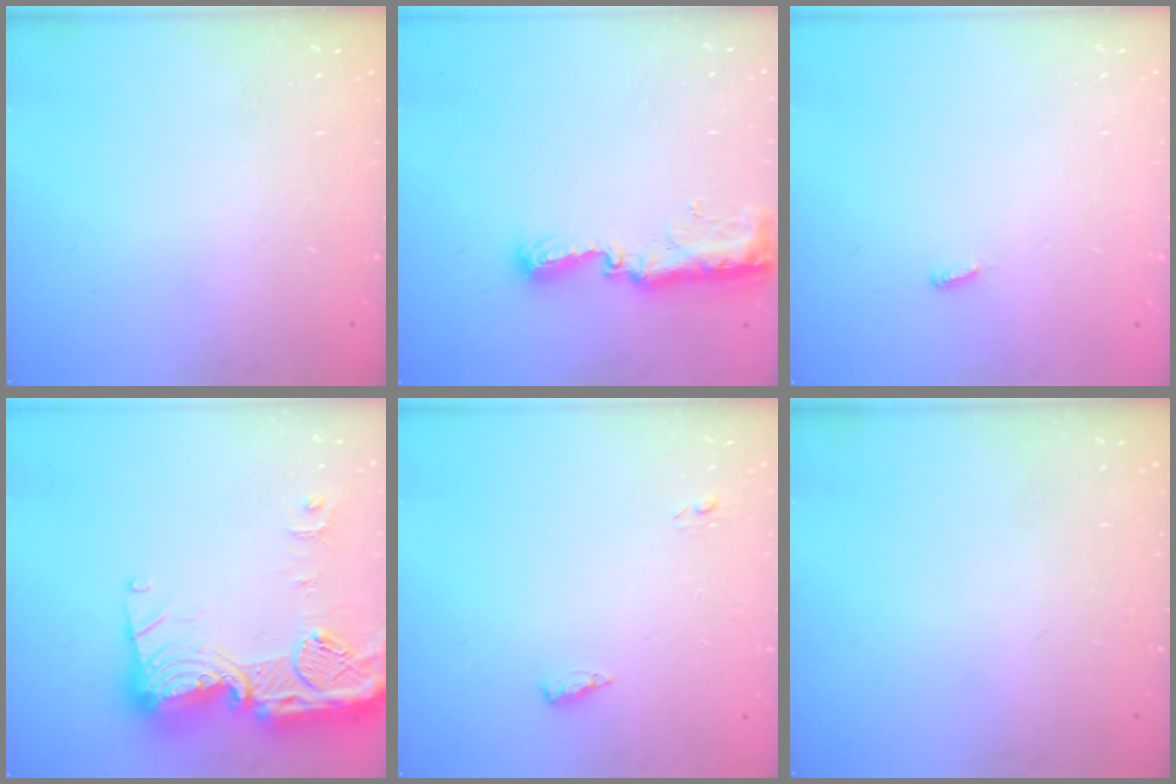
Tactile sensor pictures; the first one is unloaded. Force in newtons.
{"total": 8.9, "press": 8.9, "slide": 0.8}
{"total": 2.6, "press": 2.6, "slide": 0.2}
{"total": 23.2, "press": 23.1, "slide": 2.1}
{"total": 4.9, "press": 4.6, "slide": 1.5}
{"total": 0.0}